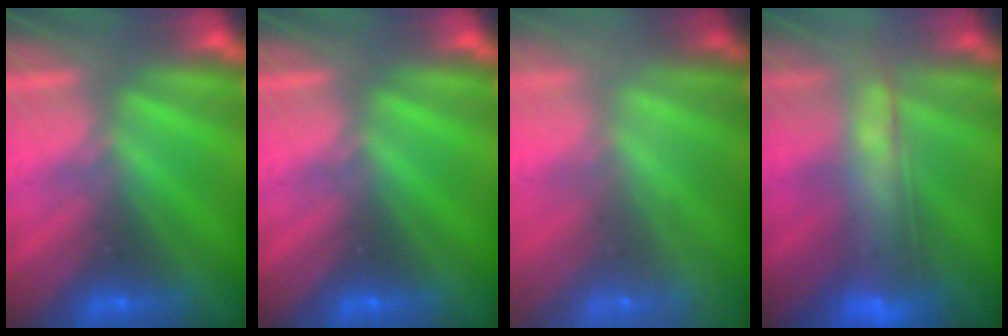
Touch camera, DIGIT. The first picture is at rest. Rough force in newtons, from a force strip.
{"total": 0.0}
{"total": 6.7}
{"total": 6.3}